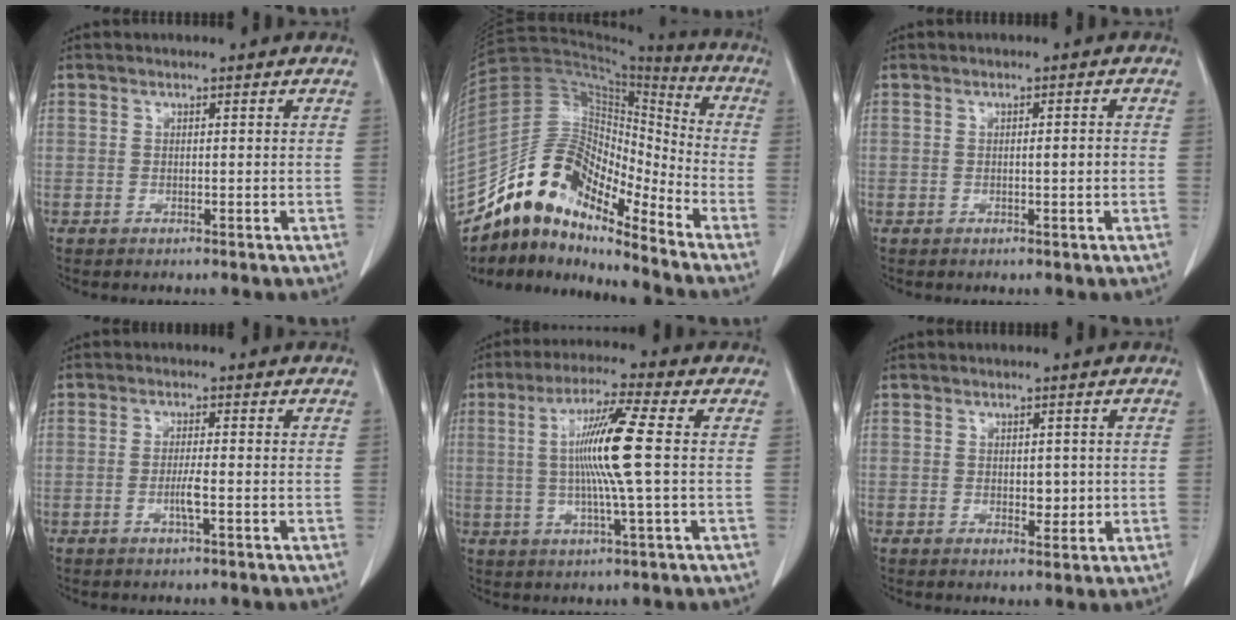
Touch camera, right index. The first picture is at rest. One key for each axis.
{"total": 15.9, "fx": -12.7, "fy": 4.9, "fz": 8.2, "tx": -0.137, "ty": 0.059, "tz": -0.230}
{"total": 1.5, "fx": -0.2, "fy": 0.1, "fz": 1.5, "tx": -0.023, "ty": 0.000, "tz": -0.003}
{"total": 2.5, "fx": -0.7, "fy": -0.1, "fz": 2.3, "tx": -0.048, "ty": -0.002, "tz": -0.014}
{"total": 10.7, "fx": 0.8, "fy": -1.0, "fz": 10.7, "tx": -0.203, "ty": 0.001, "tz": 0.011}
{"total": 2.5, "fx": 0.2, "fy": 1.5, "fz": 1.9, "tx": -0.023, "ty": -0.002, "tz": 0.010}